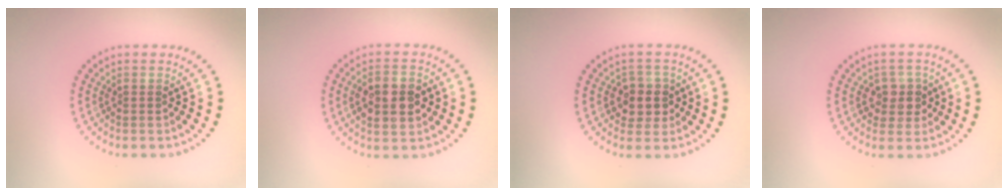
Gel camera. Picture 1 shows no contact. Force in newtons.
{"total": 4.3, "press": 4.2, "slide": 0.5}
{"total": 2.8, "press": 2.6, "slide": 1.0}
{"total": 2.3, "press": 2.1, "slide": 0.8}